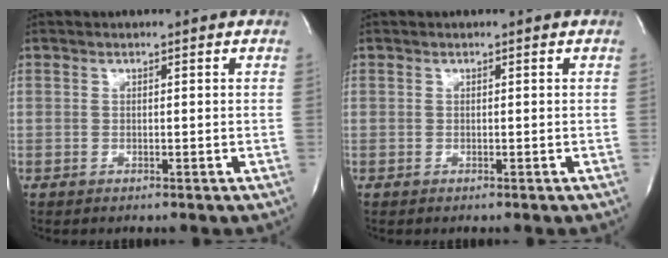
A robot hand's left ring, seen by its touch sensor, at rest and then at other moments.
{"total": 0.0}